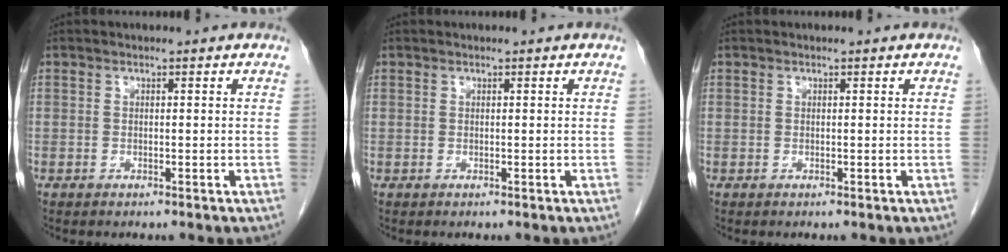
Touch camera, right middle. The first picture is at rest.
{"total": 0.0}
{"total": 0.0}